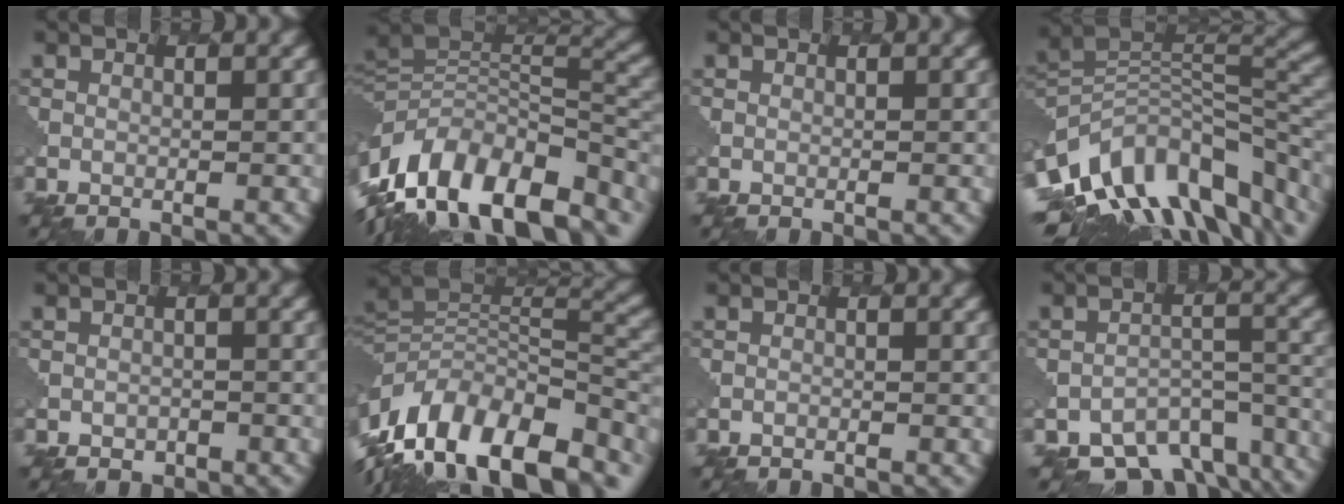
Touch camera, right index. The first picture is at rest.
{"total": 14.3, "force": [-6.9, 8.0, 9.7], "torque": [-0.179, 0.005, -0.120]}
{"total": 0.0}
{"total": 12.3, "force": [-5.5, 6.9, 8.6], "torque": [-0.160, 0.018, -0.105]}
{"total": 1.0, "force": [-0.6, 0.8, -0.1], "torque": [-0.001, -0.004, -0.010]}
{"total": 15.3, "force": [-7.3, 8.0, 10.8], "torque": [-0.198, 0.003, -0.121]}
{"total": 1.2, "force": [-1.1, 0.3, -0.3], "torque": [0.010, 0.004, -0.013]}
{"total": 8.7, "force": [-6.8, 4.1, 3.4], "torque": [-0.042, -0.022, -0.097]}